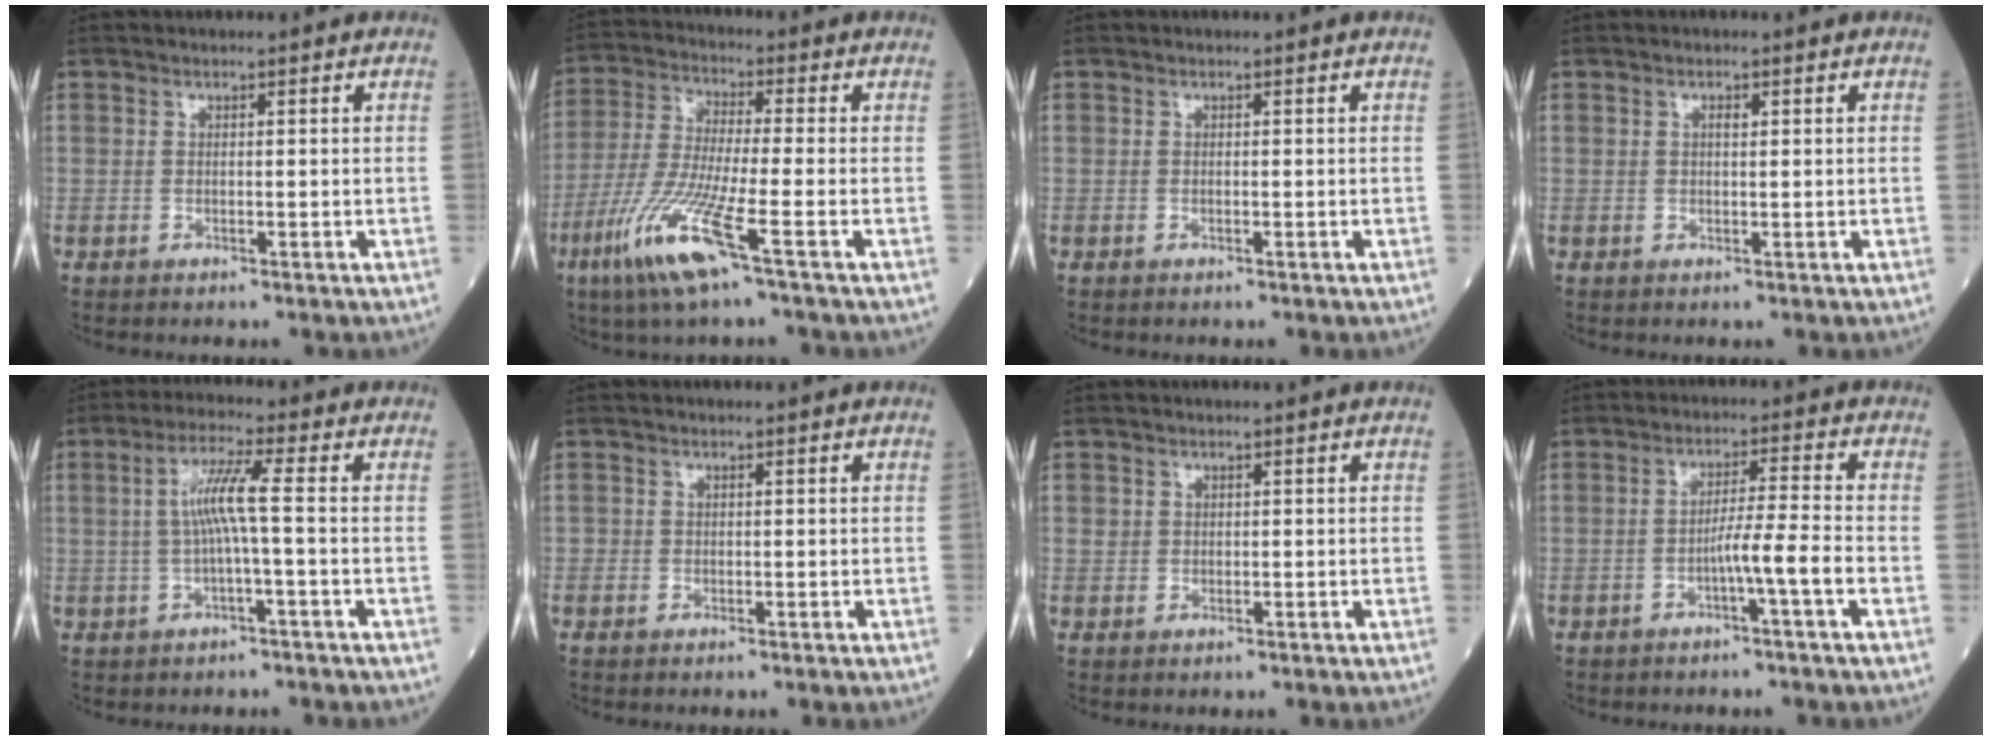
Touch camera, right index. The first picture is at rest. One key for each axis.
{"total": 11.2, "fx": -5.5, "fy": -0.2, "fz": 9.7, "tx": -0.210, "ty": -0.029, "tz": -0.114}
{"total": 0.0}
{"total": 0.9, "fx": 0.4, "fy": 0.3, "fz": 0.8, "tx": -0.016, "ty": 0.001, "tz": 0.004}
{"total": 5.7, "fx": 0.0, "fy": -0.4, "fz": 5.7, "tx": -0.113, "ty": 0.013, "tz": 0.000}
{"total": 0.6, "fx": -0.1, "fy": 0.5, "fz": 0.1, "tx": 0.004, "ty": 0.003, "tz": -0.004}
{"total": 1.1, "fx": 0.3, "fy": 1.0, "fz": 0.3, "tx": -0.001, "ty": 0.005, "tz": 0.004}
{"total": 5.0, "fx": -2.2, "fy": -1.2, "fz": 4.3, "tx": -0.070, "ty": 0.006, "tz": -0.040}